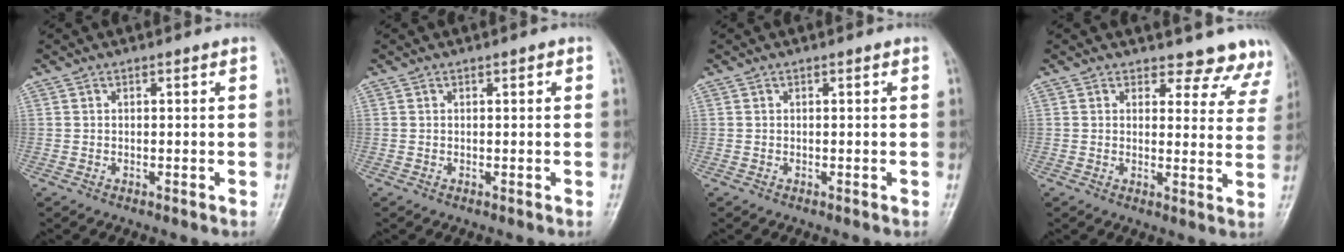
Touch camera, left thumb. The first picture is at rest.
{"total": 0.6, "force": [0.2, 0.2, 0.5], "torque": [-0.005, 0.001, 0.002]}
{"total": 0.0}
{"total": 10.1, "force": [9.2, 4.0, 0.4], "torque": [0.052, -0.059, 0.074]}